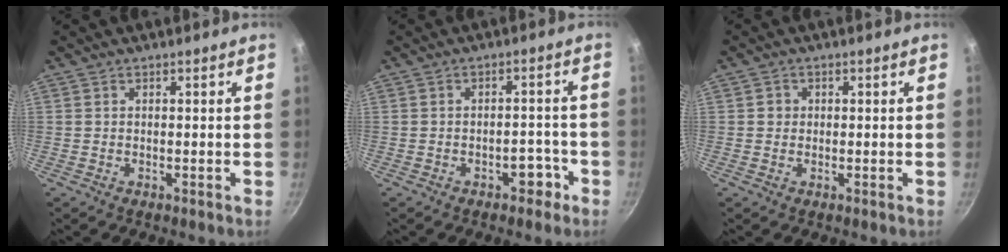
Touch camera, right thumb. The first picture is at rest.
{"total": 3.8, "force": [-2.1, 2.3, 2.2], "torque": [-0.004, 0.025, -0.020]}
{"total": 1.6, "force": [0.1, 1.5, 0.4], "torque": [0.001, 0.003, -0.001]}